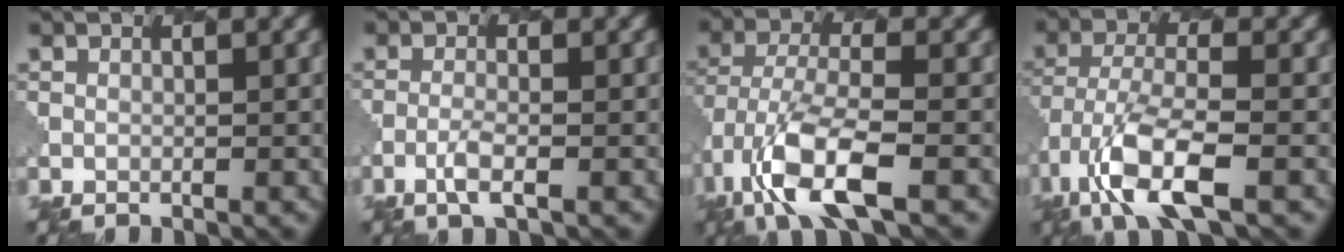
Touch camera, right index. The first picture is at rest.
{"total": 1.9, "force": [-0.9, 0.4, 1.6], "torque": [-0.035, 0.001, -0.024]}
{"total": 8.4, "force": [-4.1, 3.2, 6.6], "torque": [-0.137, -0.005, -0.080]}
{"total": 7.6, "force": [-3.9, 2.7, 6.0], "torque": [-0.121, -0.004, -0.077]}